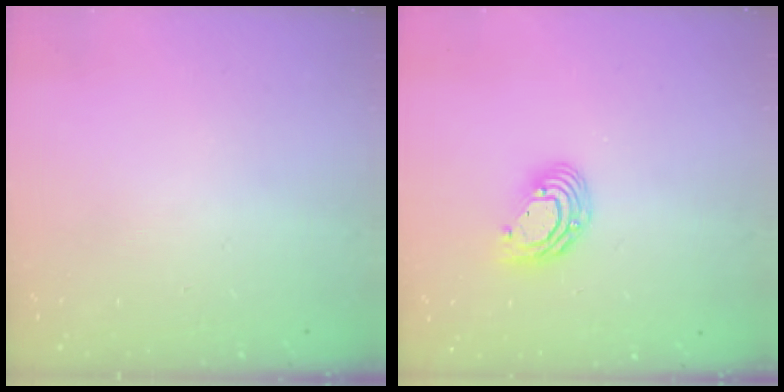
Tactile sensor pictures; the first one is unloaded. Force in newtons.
{"total": 9.1, "press": 9.1, "slide": 1.1}